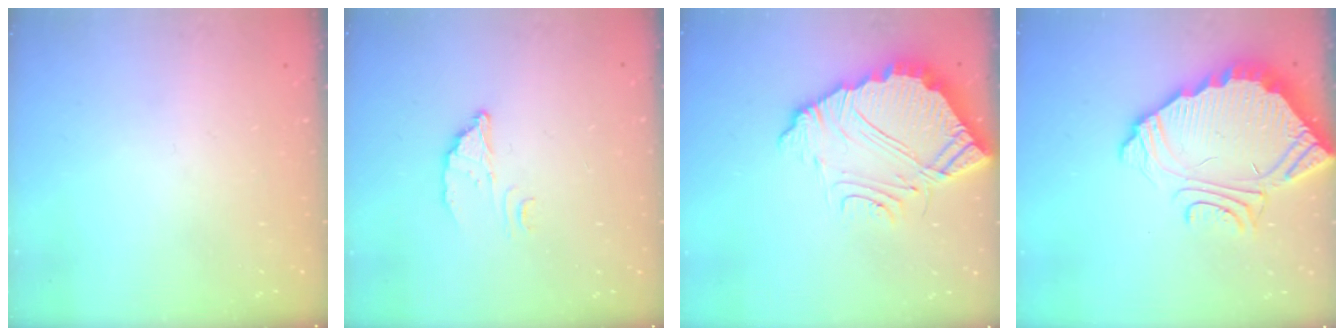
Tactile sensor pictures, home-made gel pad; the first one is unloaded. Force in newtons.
{"total": 2.8, "press": 2.8, "slide": 0.2}
{"total": 12.9, "press": 12.9, "slide": 1.1}
{"total": 9.7, "press": 9.7, "slide": 0.7}